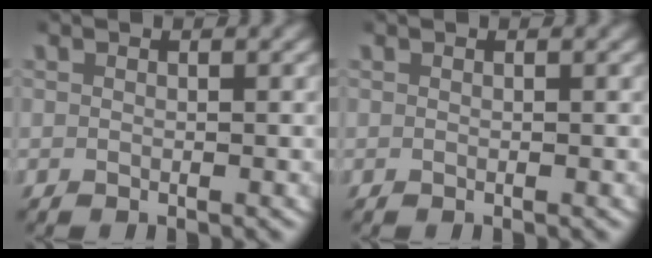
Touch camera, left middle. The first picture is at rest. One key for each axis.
{"total": 0.0}